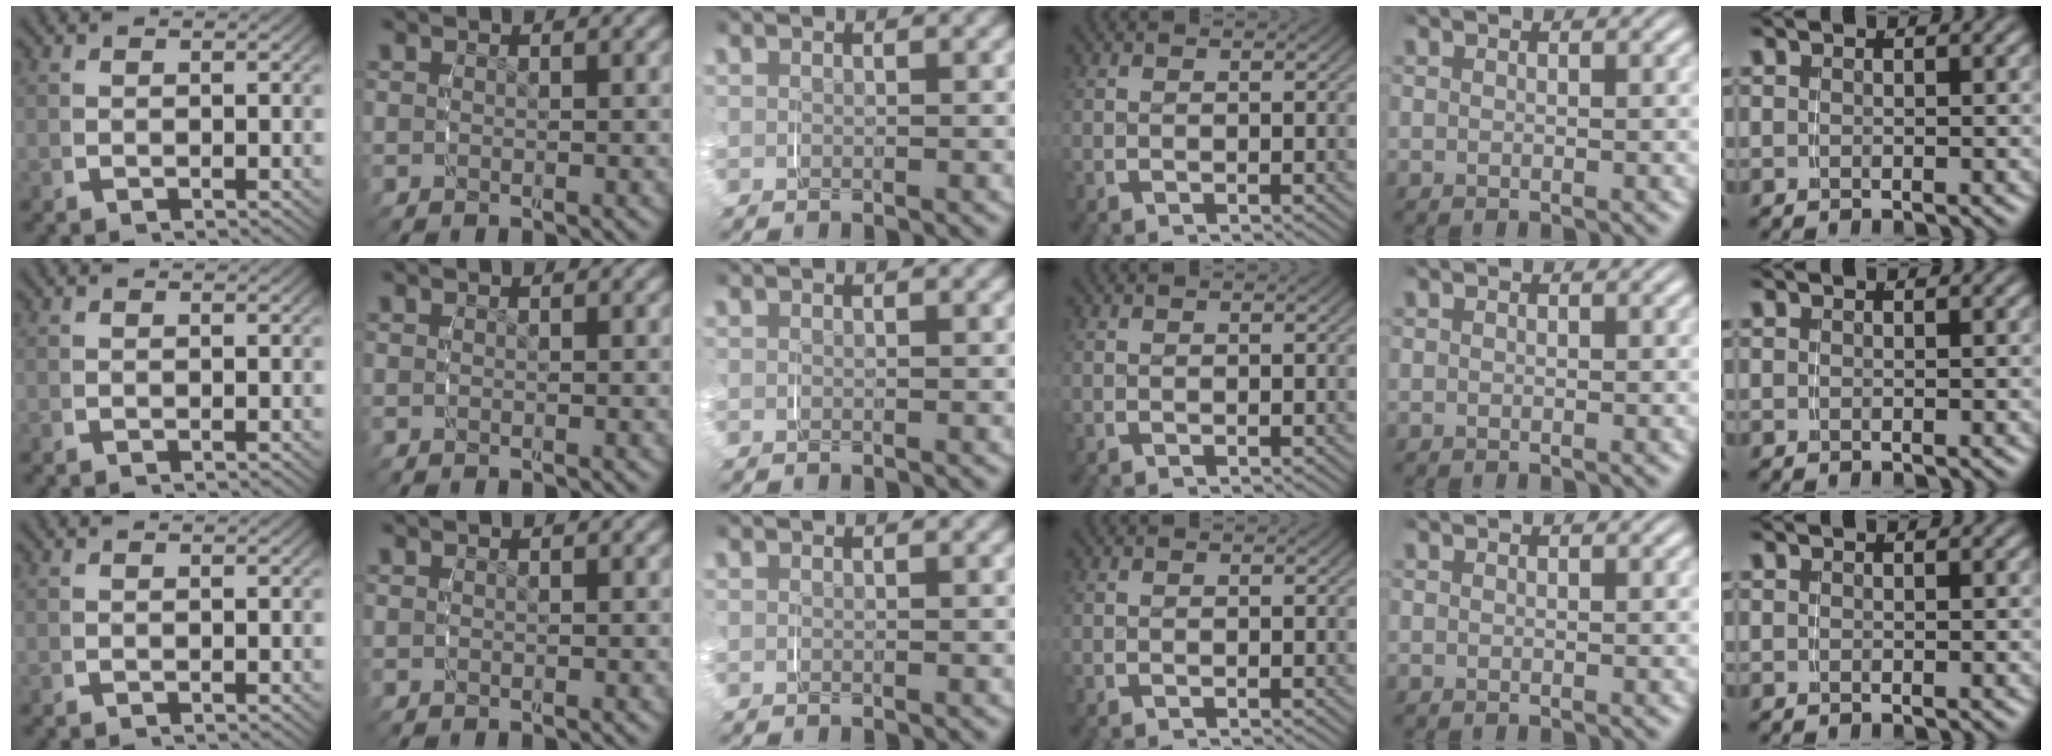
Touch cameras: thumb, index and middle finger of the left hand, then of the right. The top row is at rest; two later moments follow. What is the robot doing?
{"motion": "grasp_and_lifting", "object": "jar lid"}